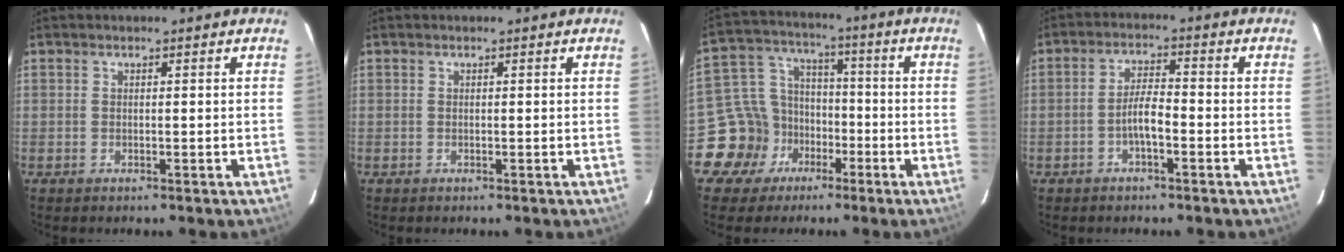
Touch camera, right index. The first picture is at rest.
{"total": 0.0}
{"total": 11.3, "force": [-5.8, 9.6, 2.0], "torque": [-0.058, 0.042, -0.088]}
{"total": 4.1, "force": [-1.9, 1.0, 3.5], "torque": [-0.070, 0.007, -0.034]}